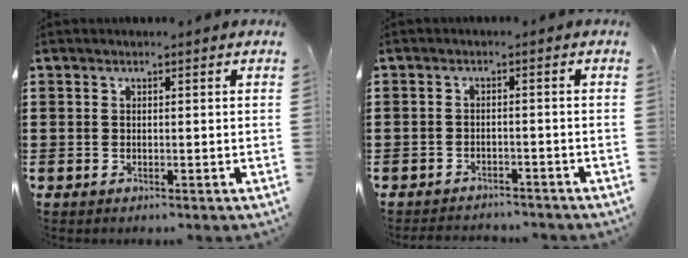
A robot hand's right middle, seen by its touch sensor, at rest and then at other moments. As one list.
[{"total": 2.1, "force": [-2.1, 0.2, -0.1], "torque": [-0.007, -0.001, -0.045]}]